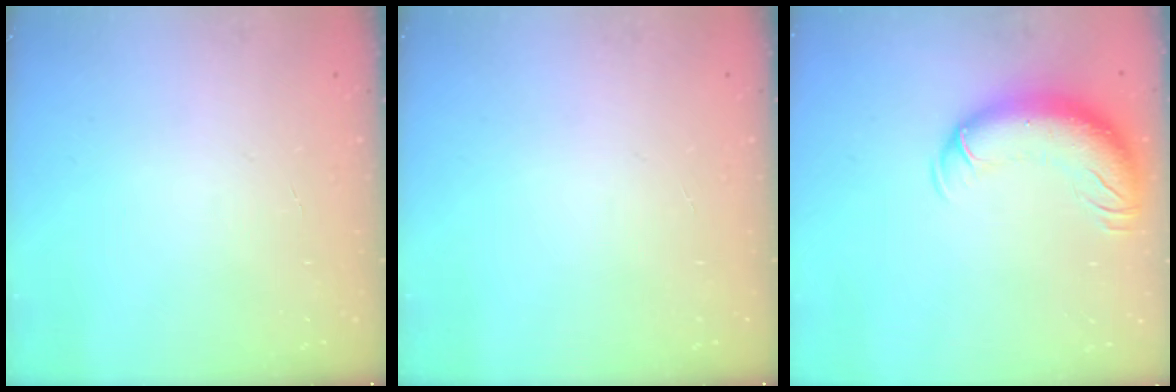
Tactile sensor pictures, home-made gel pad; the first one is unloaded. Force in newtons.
{"total": 0.0}
{"total": 13.1, "press": 12.8, "slide": 3.0}